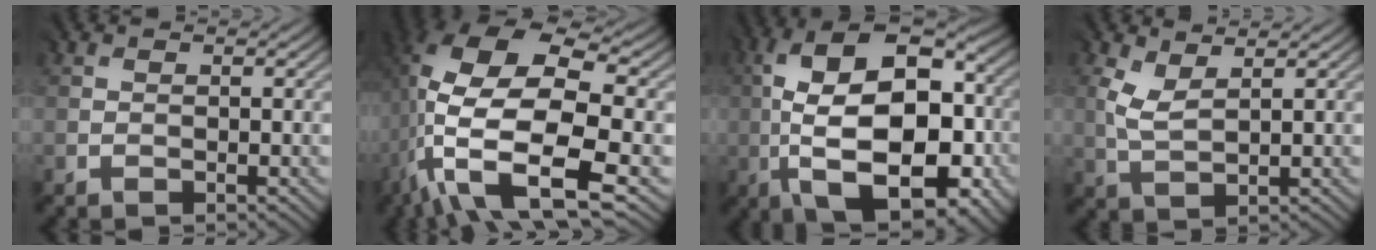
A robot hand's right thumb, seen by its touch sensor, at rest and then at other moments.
{"total": 14.8, "force": [-3.2, 6.7, 12.8], "torque": [-0.268, -0.007, -0.050]}
{"total": 17.6, "force": [-3.0, 8.5, 15.1], "torque": [-0.241, 0.012, -0.049]}
{"total": 2.7, "force": [1.6, 1.0, 2.0], "torque": [-0.062, -0.002, 0.038]}